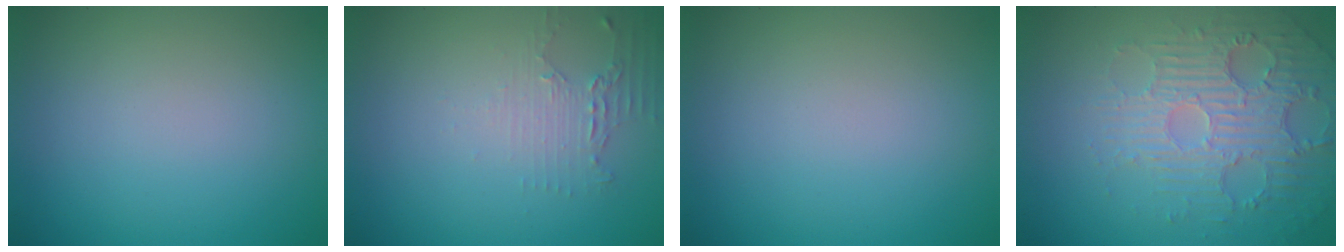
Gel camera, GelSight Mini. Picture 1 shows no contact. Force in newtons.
{"total": 2.2, "press": 1.6, "slide": 1.5}
{"total": 0.0}
{"total": 4.2, "press": 3.7, "slide": 1.9}